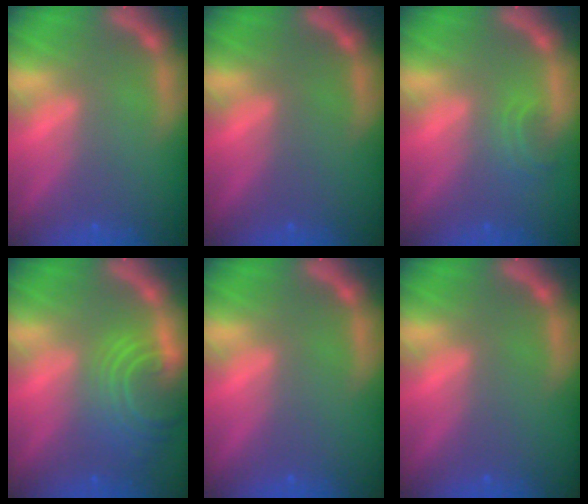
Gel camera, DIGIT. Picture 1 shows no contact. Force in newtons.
{"total": 0.0}
{"total": 1.9}
{"total": 7.6}
{"total": 0.0}
{"total": 0.0}